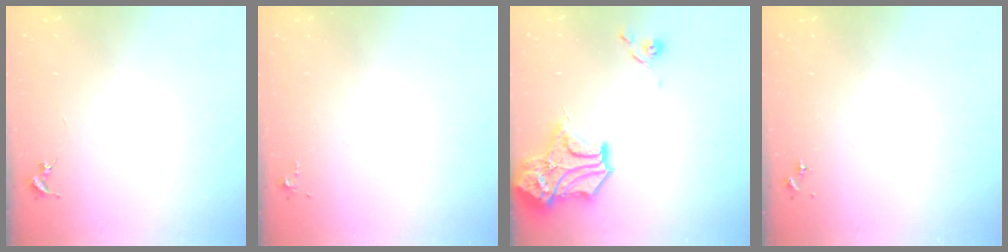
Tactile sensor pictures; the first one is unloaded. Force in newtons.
{"total": 3.8, "press": 3.8, "slide": 0.6}
{"total": 16.6, "press": 16.4, "slide": 2.4}
{"total": 0.0}